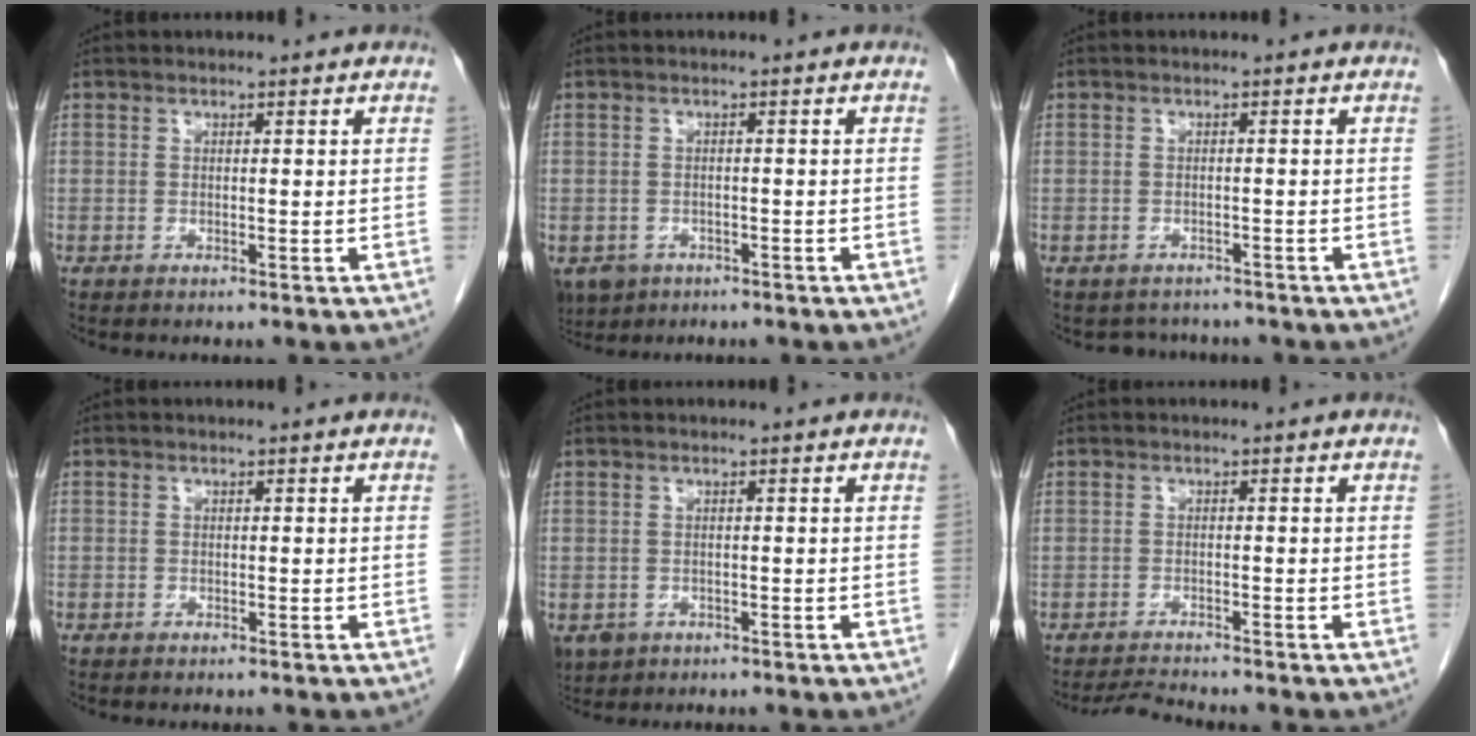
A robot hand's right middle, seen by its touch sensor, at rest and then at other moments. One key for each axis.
{"total": 5.6, "fx": -3.3, "fy": 4.2, "fz": 1.6, "tx": -0.032, "ty": -0.002, "tz": -0.049}
{"total": 3.1, "fx": -2.8, "fy": 1.4, "fz": -0.1, "tx": -0.002, "ty": 0.003, "tz": -0.040}
{"total": 0.7, "fx": -0.5, "fy": 0.5, "fz": 0.0, "tx": -0.005, "ty": 0.003, "tz": -0.009}
{"total": 4.8, "fx": -2.6, "fy": 3.9, "fz": 1.4, "tx": -0.029, "ty": -0.001, "tz": -0.036}
{"total": 3.0, "fx": -2.9, "fy": -0.6, "fz": 0.3, "tx": -0.014, "ty": -0.020, "tz": -0.051}